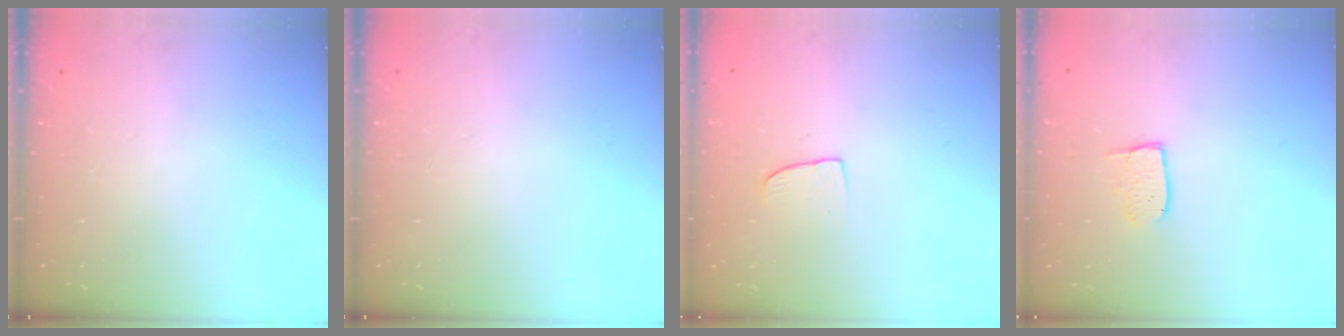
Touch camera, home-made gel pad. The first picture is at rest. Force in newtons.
{"total": 0.0}
{"total": 6.4, "press": 6.4, "slide": 0.5}
{"total": 4.2, "press": 4.2, "slide": 0.3}